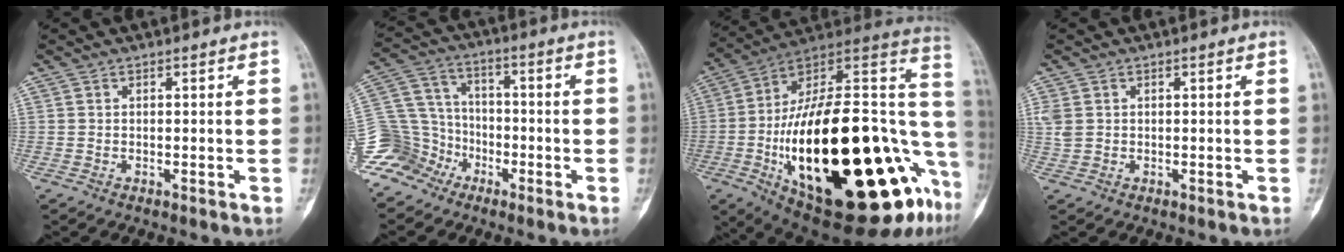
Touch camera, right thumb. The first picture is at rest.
{"total": 14.0, "force": [-8.0, 10.9, 3.8], "torque": [-0.075, 0.067, -0.153]}
{"total": 43.8, "force": [-9.3, 17.6, 39.0], "torque": [-0.539, 0.025, -0.137]}
{"total": 2.8, "force": [0.6, 2.1, 1.8], "torque": [-0.051, 0.006, 0.019]}